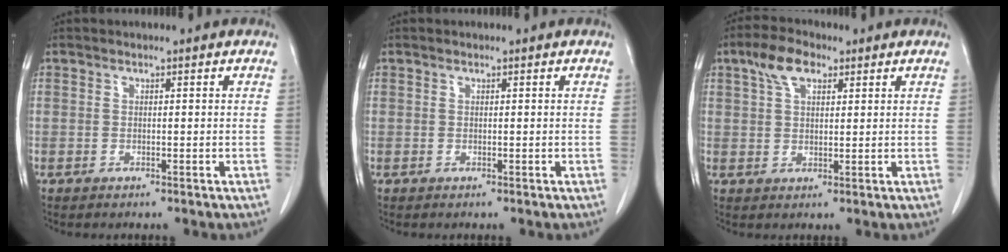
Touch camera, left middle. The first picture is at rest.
{"total": 0.0}
{"total": 5.5, "force": [3.1, 2.6, 3.8], "torque": [-0.079, 0.014, 0.057]}